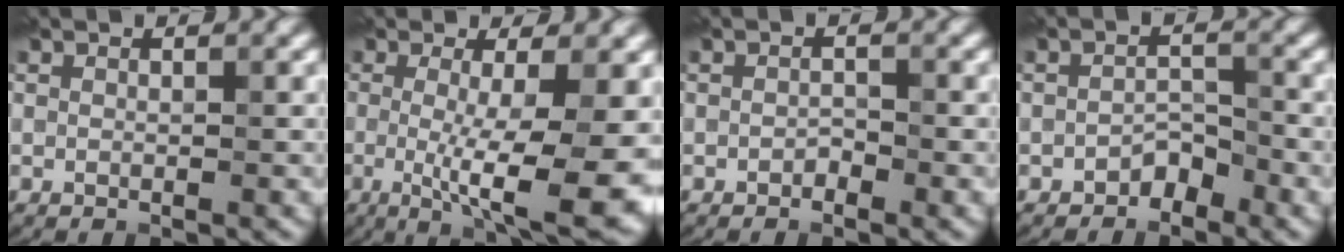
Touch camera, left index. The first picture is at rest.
{"total": 10.0, "force": [-1.4, 2.2, 9.6], "torque": [-0.136, -0.022, -0.017]}
{"total": 0.9, "force": [-0.5, 0.5, 0.5], "torque": [-0.010, 0.000, -0.008]}
{"total": 1.9, "force": [-1.4, 1.0, 0.8], "torque": [-0.011, 0.008, -0.028]}